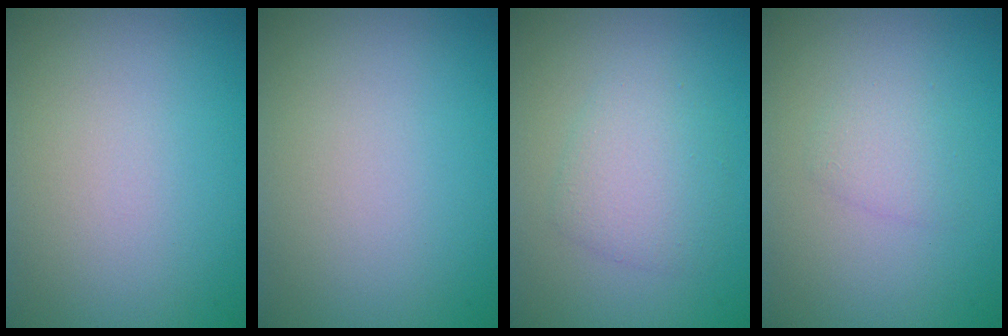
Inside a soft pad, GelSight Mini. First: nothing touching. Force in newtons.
{"total": 0.0}
{"total": 2.9, "press": 2.9, "slide": 0.1}
{"total": 1.5, "press": 1.5, "slide": 0.1}